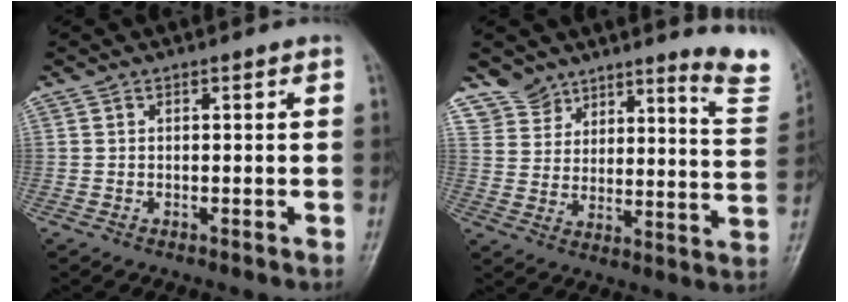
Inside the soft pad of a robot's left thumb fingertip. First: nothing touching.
{"total": 13.7, "force": [12.8, 4.3, 2.3], "torque": [0.017, -0.113, 0.166]}